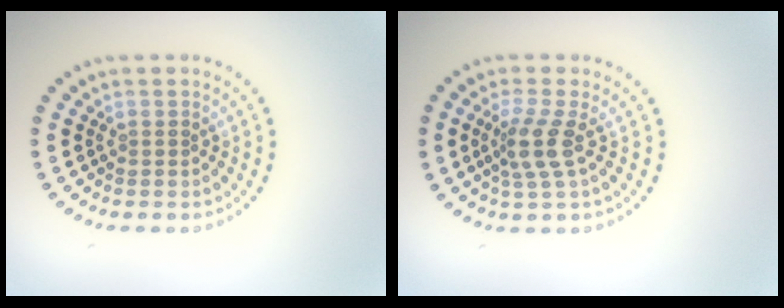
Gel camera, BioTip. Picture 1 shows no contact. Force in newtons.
{"total": 2.7, "press": 2.1, "slide": 1.8}